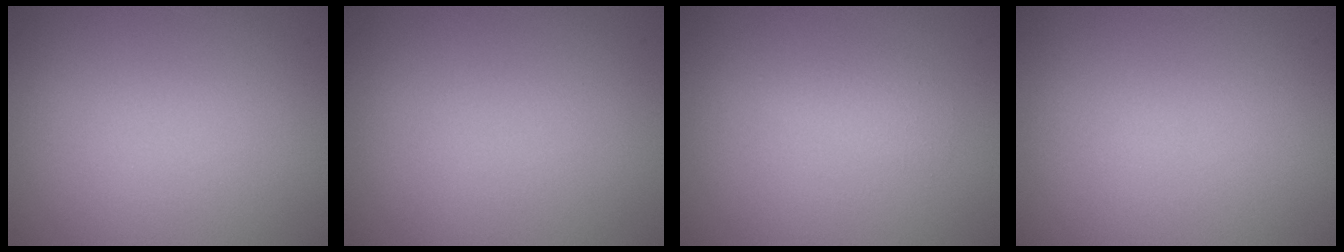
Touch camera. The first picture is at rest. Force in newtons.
{"total": 0.0}
{"total": 1.4, "press": 1.4, "slide": 0.1}
{"total": 0.0}